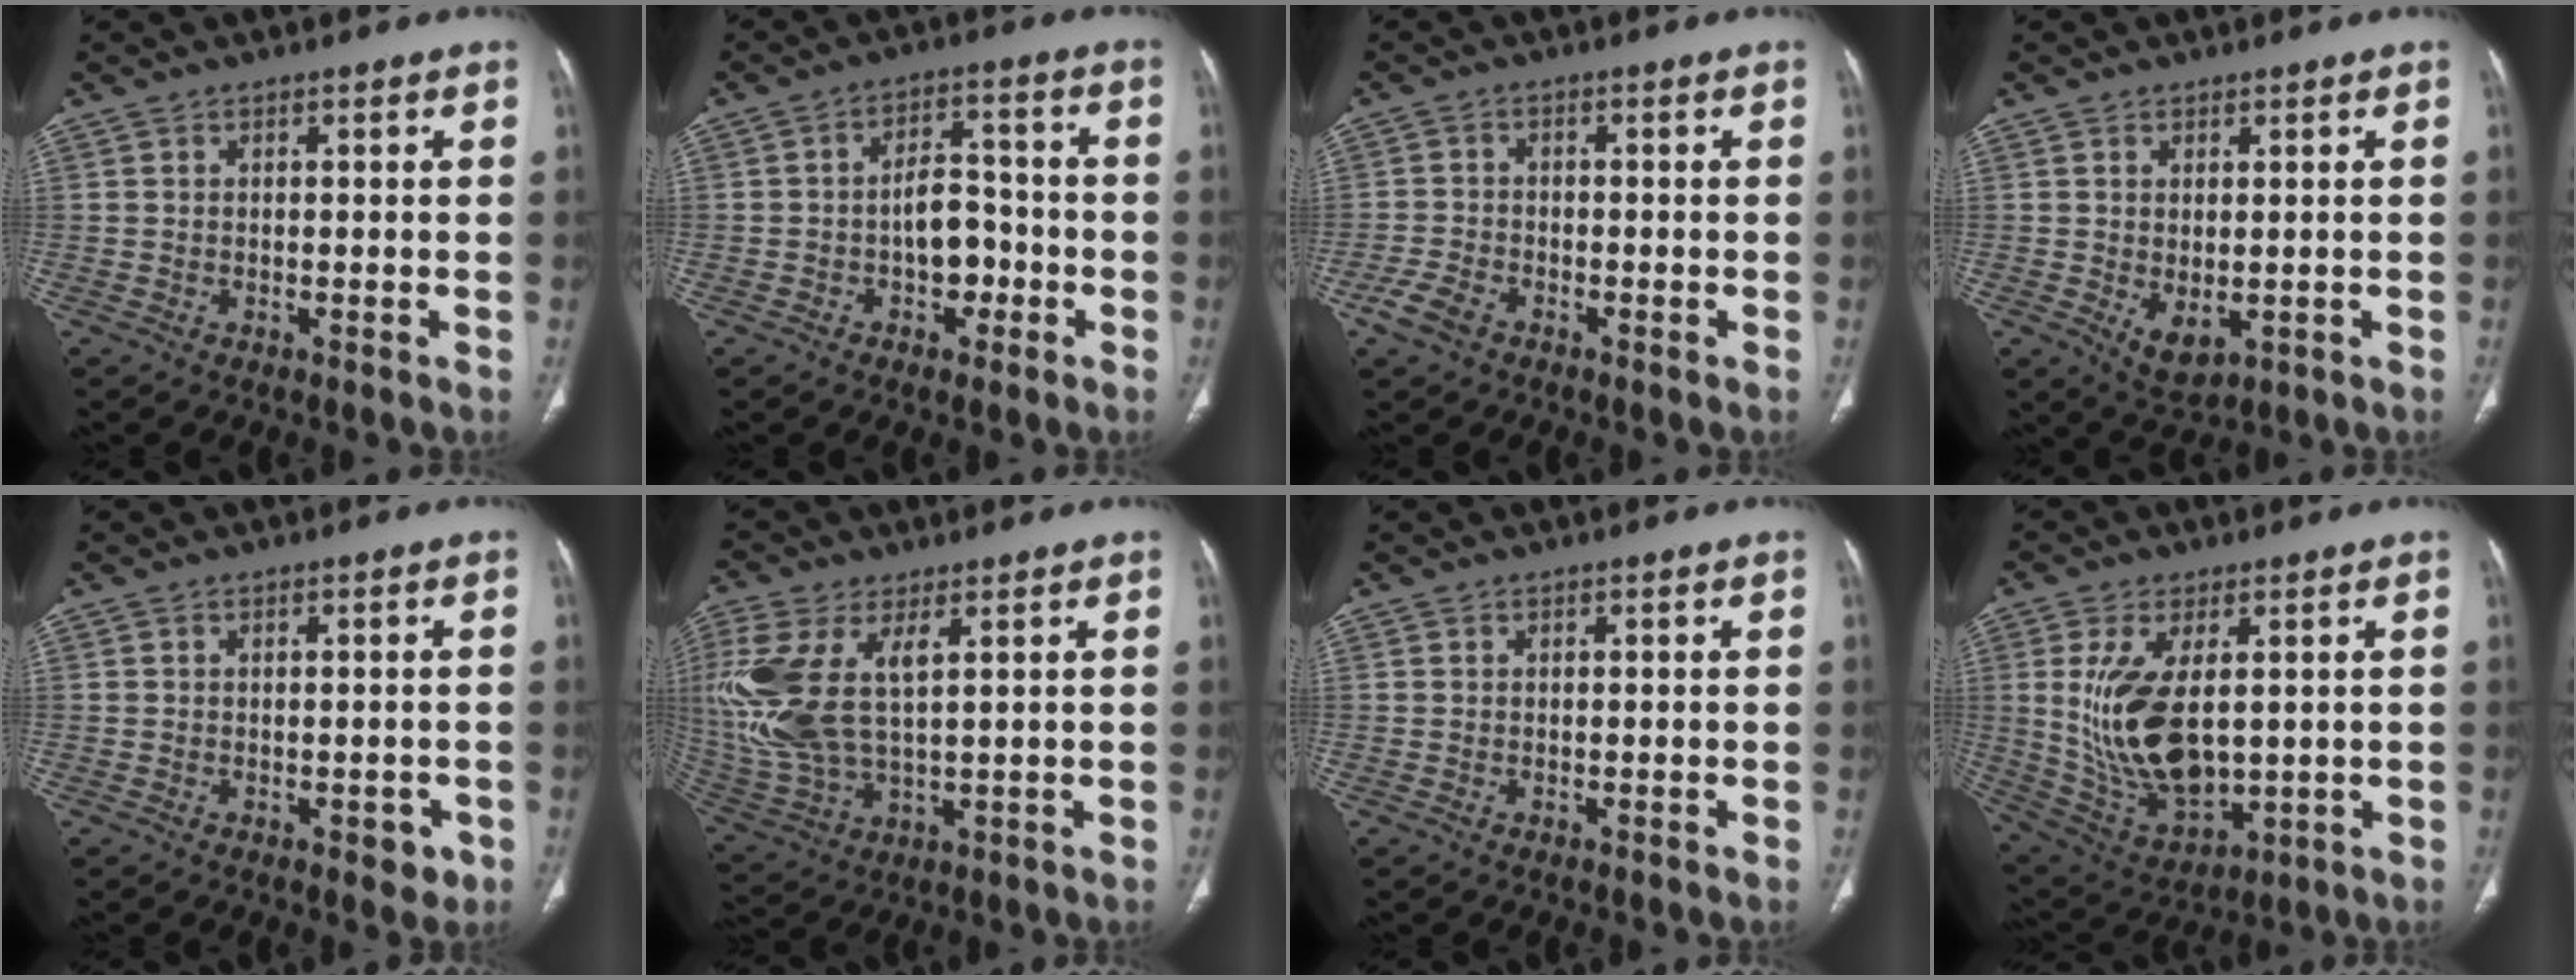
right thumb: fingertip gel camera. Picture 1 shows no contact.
{"total": 7.3, "force": [-2.3, 5.0, 4.9], "torque": [-0.047, 0.035, -0.039]}
{"total": 4.4, "force": [-2.7, 2.5, 2.4], "torque": [-0.056, 0.006, -0.051]}
{"total": 4.9, "force": [-0.7, 2.7, 4.0], "torque": [-0.062, -0.009, 0.007]}
{"total": 2.7, "force": [-1.1, 1.7, 1.9], "torque": [-0.005, 0.002, -0.009]}
{"total": 15.5, "force": [4.0, 7.2, 13.1], "torque": [-0.317, -0.006, 0.092]}
{"total": 0.0}
{"total": 16.1, "force": [1.8, 8.3, 13.6], "torque": [-0.258, -0.020, 0.059]}